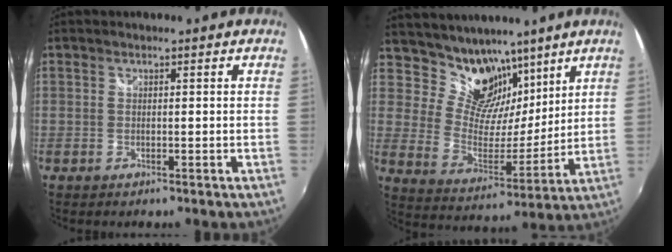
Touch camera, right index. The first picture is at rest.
{"total": 13.5, "force": [9.8, 7.5, 5.6], "torque": [-0.102, -0.007, 0.176]}